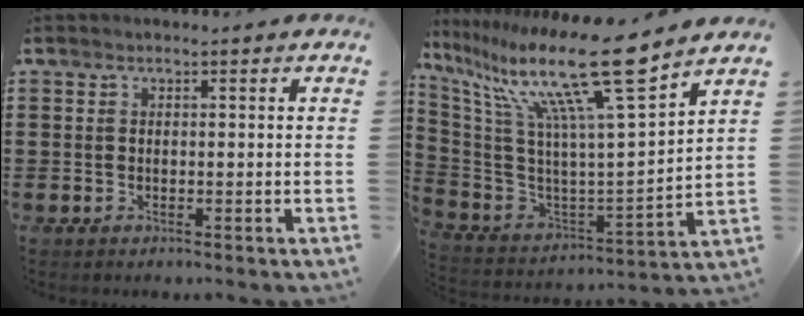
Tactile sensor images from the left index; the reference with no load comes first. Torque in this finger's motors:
{"motor_torque": [0.55, -1.38, 1.06, 0.21]}